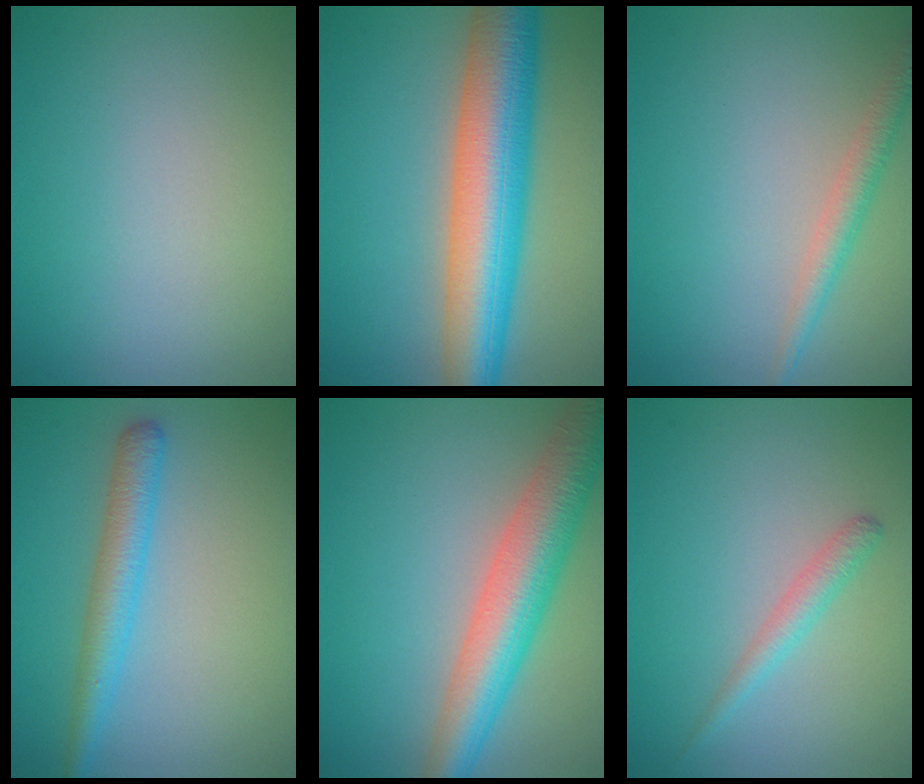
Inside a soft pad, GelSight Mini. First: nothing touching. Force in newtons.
{"total": 10.5, "press": 10.5, "slide": 0.1}
{"total": 2.2, "press": 2.2, "slide": 0.1}
{"total": 3.4, "press": 3.4, "slide": 0.1}
{"total": 7.5, "press": 7.5, "slide": 0.2}
{"total": 1.6, "press": 1.6, "slide": 0.1}